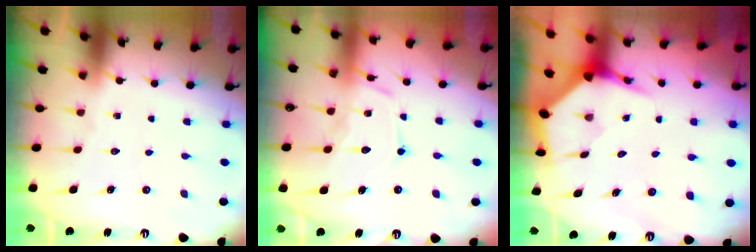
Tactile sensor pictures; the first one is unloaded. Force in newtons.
{"total": 12.9, "press": 12.9, "slide": 1.0}
{"total": 5.0, "press": 5.0, "slide": 0.5}